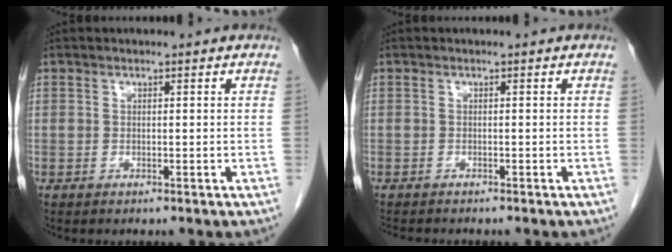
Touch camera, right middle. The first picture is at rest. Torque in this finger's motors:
{"motor_torque": [0.01, 0.00, 0.00, 0.00]}